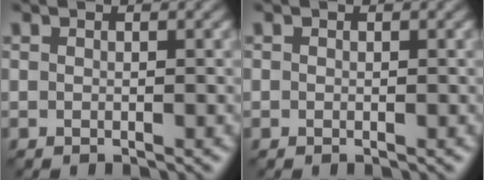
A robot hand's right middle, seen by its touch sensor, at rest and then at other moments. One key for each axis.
{"total": 0.0}